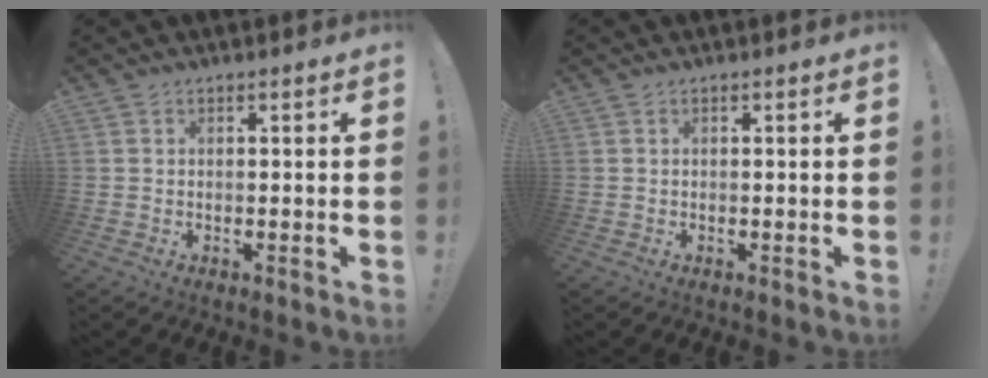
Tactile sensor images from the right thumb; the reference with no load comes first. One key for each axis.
{"total": 0.0}